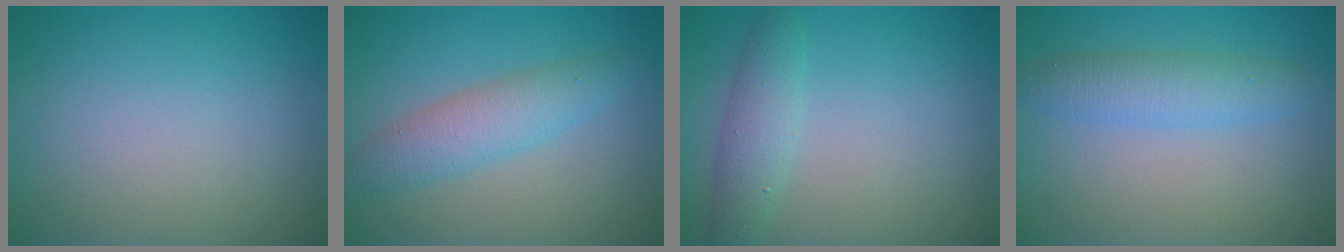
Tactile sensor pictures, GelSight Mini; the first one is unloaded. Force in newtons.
{"total": 3.7, "press": 3.7, "slide": 0.1}
{"total": 2.7, "press": 2.7, "slide": 0.1}
{"total": 3.3, "press": 3.3, "slide": 0.1}